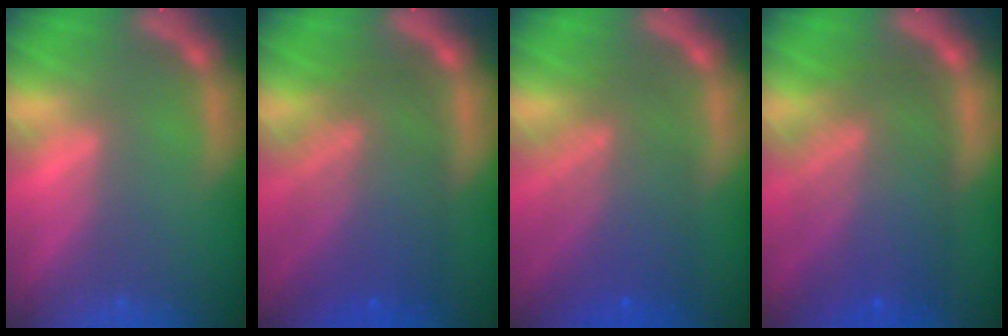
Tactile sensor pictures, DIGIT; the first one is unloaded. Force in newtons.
{"total": 9.1}
{"total": 7.5}
{"total": 9.5}